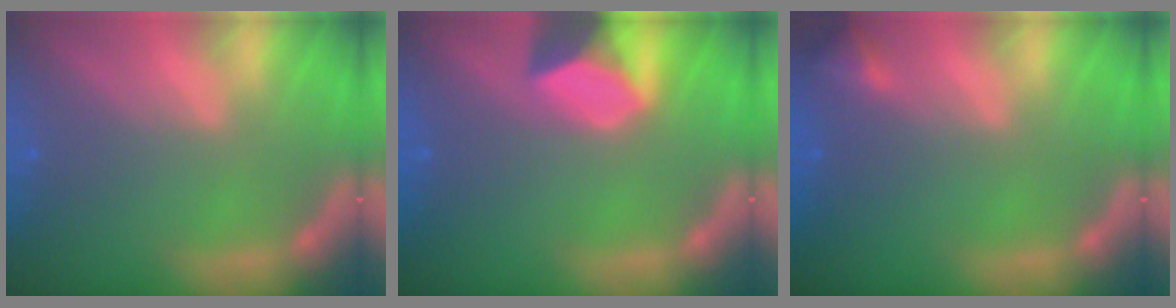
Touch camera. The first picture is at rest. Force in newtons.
{"total": 5.4}
{"total": 1.4}